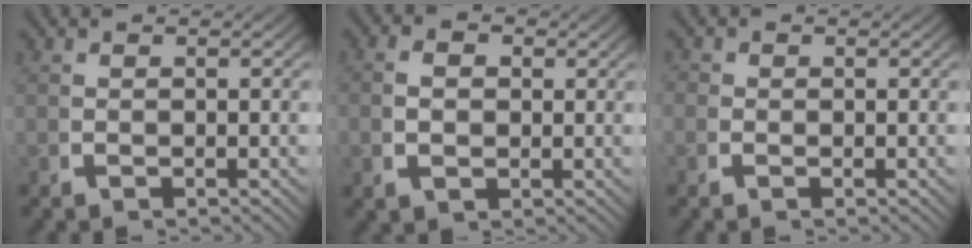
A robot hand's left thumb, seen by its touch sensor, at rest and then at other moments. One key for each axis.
{"total": 3.0, "fx": 0.3, "fy": 2.4, "fz": 1.9, "tx": -0.032, "ty": -0.003, "tz": 0.009}
{"total": 1.0, "fx": -0.1, "fy": 1.0, "fz": 0.2, "tx": -0.002, "ty": -0.005, "tz": -0.007}